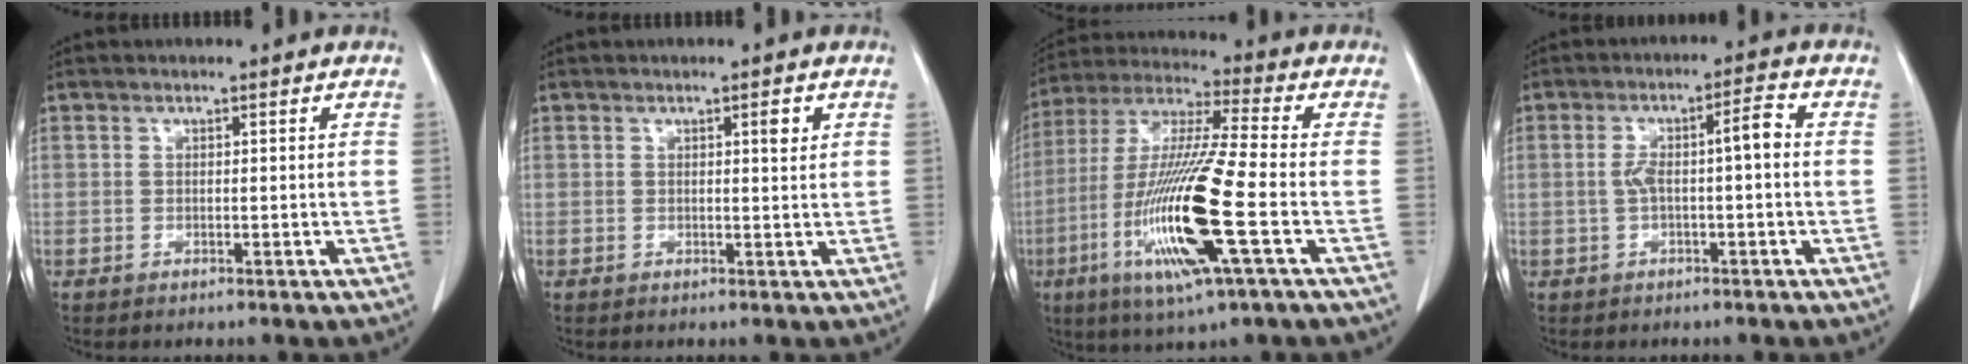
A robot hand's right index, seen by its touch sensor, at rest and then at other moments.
{"total": 1.5, "force": [0.6, 0.2, 1.4], "torque": [-0.023, 0.001, 0.010]}
{"total": 18.1, "force": [-5.5, 0.7, 17.2], "torque": [-0.360, -0.022, -0.104]}
{"total": 5.3, "force": [-0.3, 0.7, 5.2], "torque": [-0.094, 0.026, -0.002]}